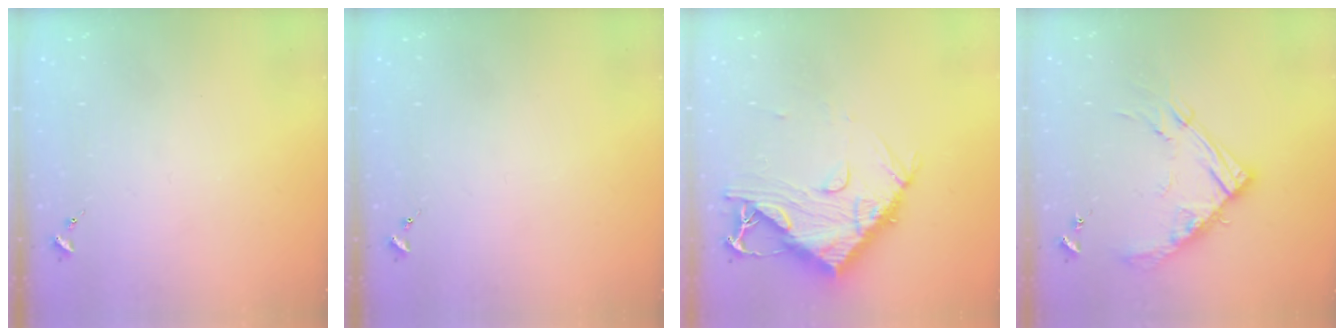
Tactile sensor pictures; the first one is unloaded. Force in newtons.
{"total": 0.0}
{"total": 13.2, "press": 13.1, "slide": 1.4}
{"total": 15.1, "press": 15.1, "slide": 1.5}